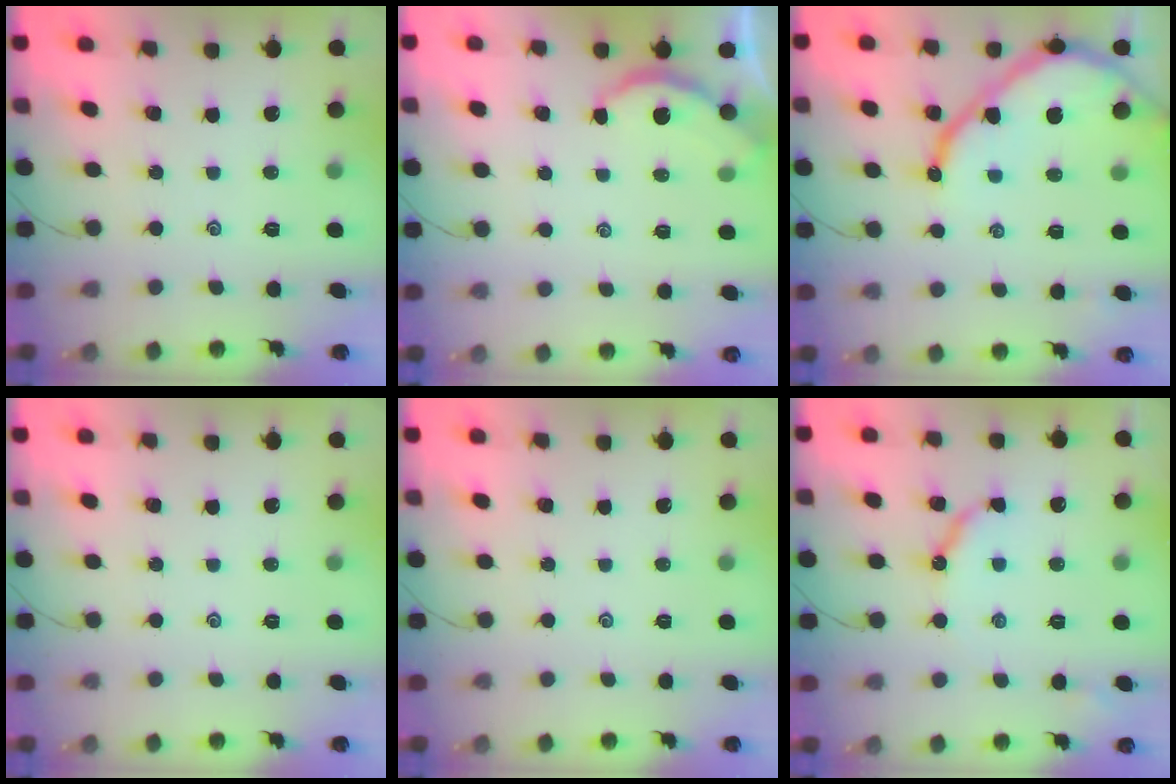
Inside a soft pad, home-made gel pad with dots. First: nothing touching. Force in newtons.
{"total": 2.6, "press": 2.6, "slide": 0.2}
{"total": 12.2, "press": 12.2, "slide": 1.2}
{"total": 0.0}
{"total": 0.0}
{"total": 7.8, "press": 7.8, "slide": 0.6}